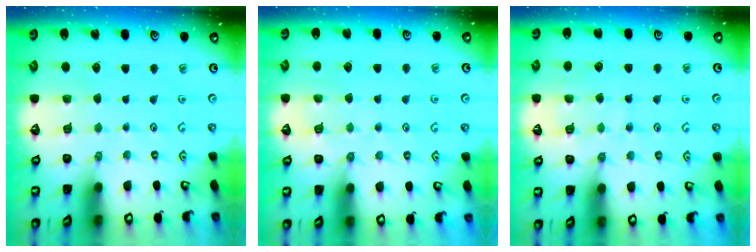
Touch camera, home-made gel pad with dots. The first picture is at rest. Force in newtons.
{"total": 5.1, "press": 5.1, "slide": 0.6}
{"total": 6.7, "press": 6.6, "slide": 0.6}